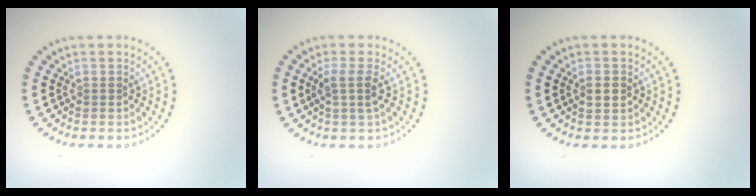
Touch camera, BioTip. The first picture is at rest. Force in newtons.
{"total": 1.9, "press": 1.5, "slide": 1.1}
{"total": 1.3, "press": 1.3, "slide": 0.1}